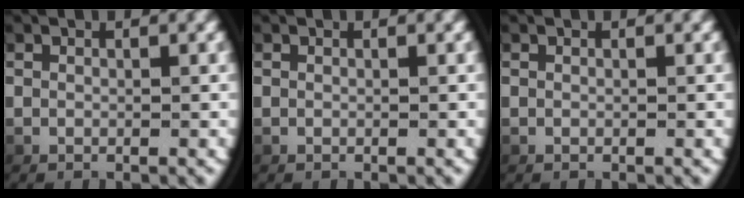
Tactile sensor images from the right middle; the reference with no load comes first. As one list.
[{"total": 0.0}, {"total": 0.0}]